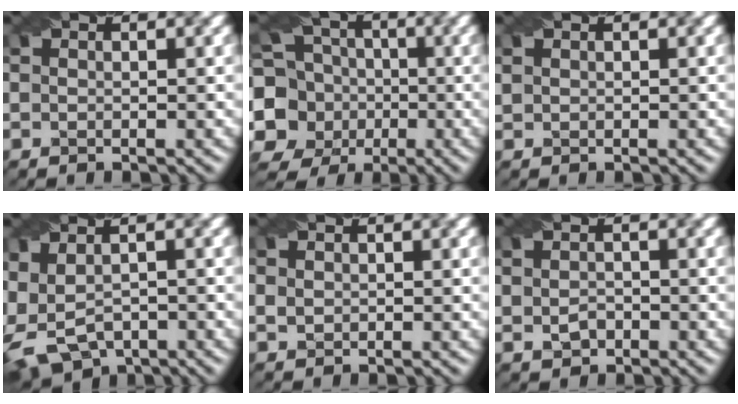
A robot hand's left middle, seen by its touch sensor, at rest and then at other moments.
{"total": 12.5, "force": [-2.3, 11.4, 4.7], "torque": [-0.110, -0.001, -0.065]}
{"total": 0.7, "force": [0.5, 0.4, 0.2], "torque": [-0.006, 0.003, 0.014]}
{"total": 7.8, "force": [-2.0, 5.4, 5.4], "torque": [-0.114, -0.012, 0.003]}
{"total": 0.6, "force": [0.1, 0.5, 0.1], "torque": [-0.001, -0.002, 0.008]}
{"total": 1.6, "force": [-0.3, 1.2, 1.0], "torque": [-0.021, -0.003, -0.002]}